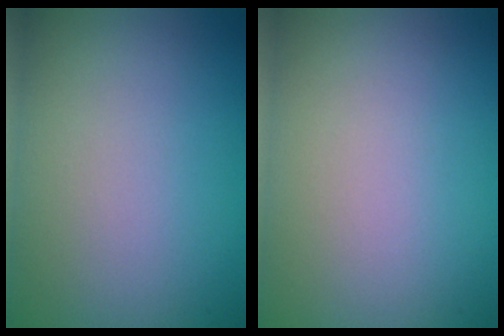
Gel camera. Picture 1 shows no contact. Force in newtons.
{"total": 0.0}